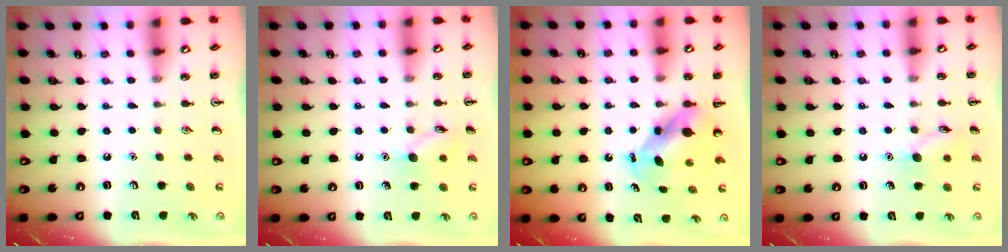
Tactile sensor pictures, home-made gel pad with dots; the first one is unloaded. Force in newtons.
{"total": 8.6, "press": 8.5, "slide": 0.8}
{"total": 5.5, "press": 5.4, "slide": 1.3}
{"total": 8.6, "press": 8.5, "slide": 0.8}